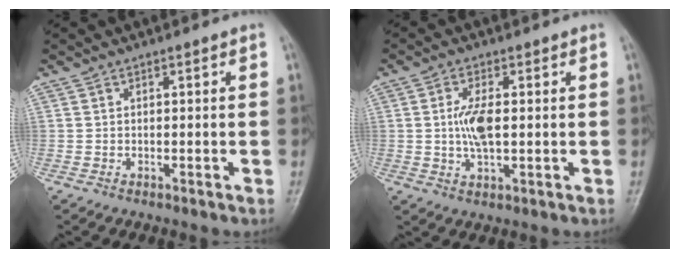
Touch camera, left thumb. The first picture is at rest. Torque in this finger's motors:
{"motor_torque": [1.11, 1.25, 1.03, -0.25, 0.16]}